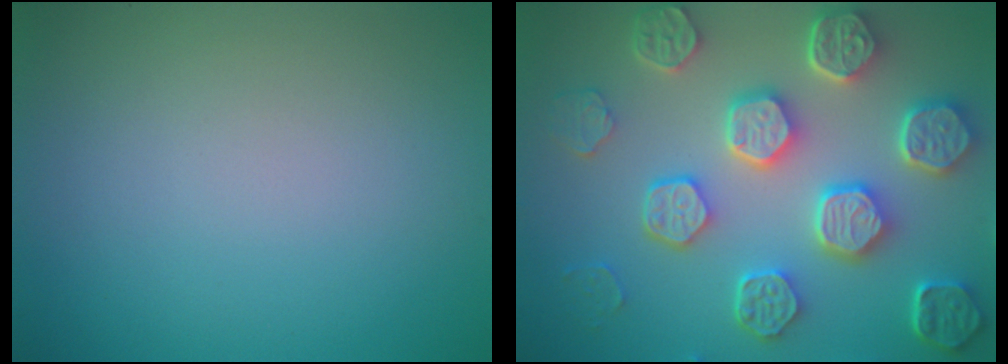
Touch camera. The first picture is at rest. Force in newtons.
{"total": 8.3, "press": 6.4, "slide": 5.3}